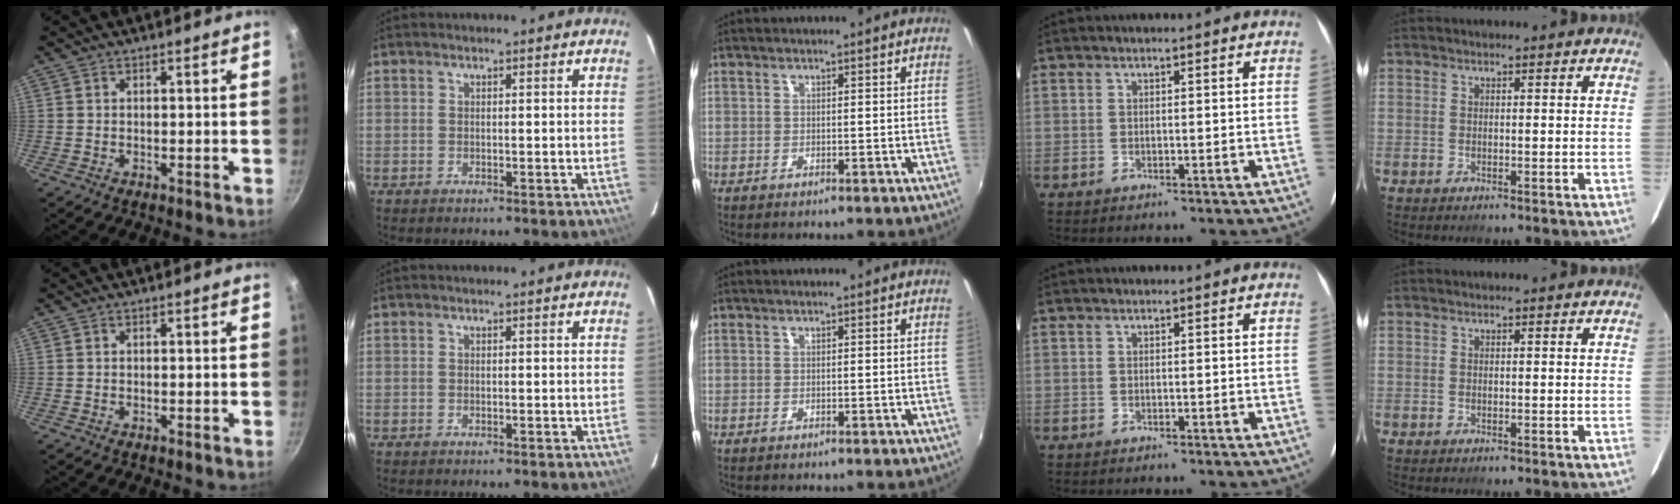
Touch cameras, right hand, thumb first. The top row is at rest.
{}